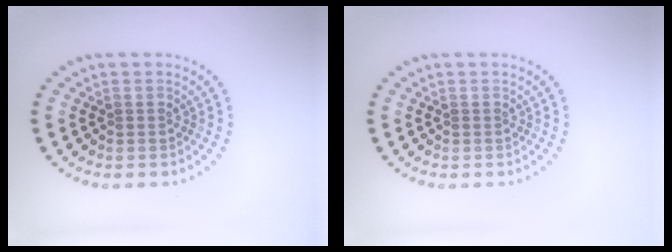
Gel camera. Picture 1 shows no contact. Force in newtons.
{"total": 0.0}